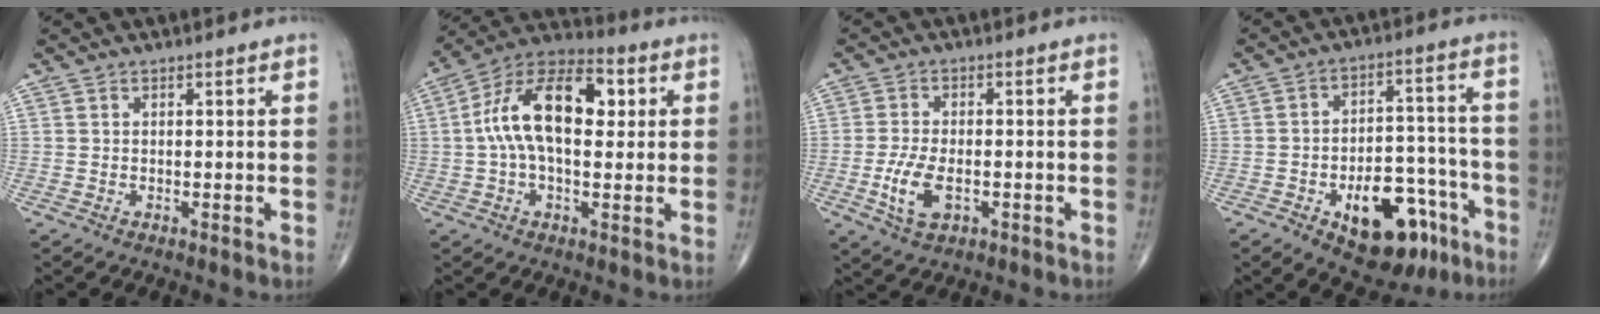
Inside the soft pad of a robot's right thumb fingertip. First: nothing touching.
{"total": 16.2, "force": [2.3, 8.7, 13.5], "torque": [-0.234, 0.034, 0.030]}
{"total": 6.9, "force": [-1.9, 3.6, 5.6], "torque": [-0.119, 0.001, -0.032]}
{"total": 17.5, "force": [-8.6, 9.3, 12.0], "torque": [-0.137, 0.064, -0.114]}